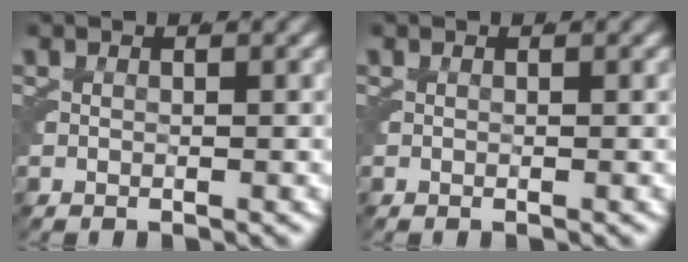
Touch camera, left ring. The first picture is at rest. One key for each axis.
{"total": 0.0}